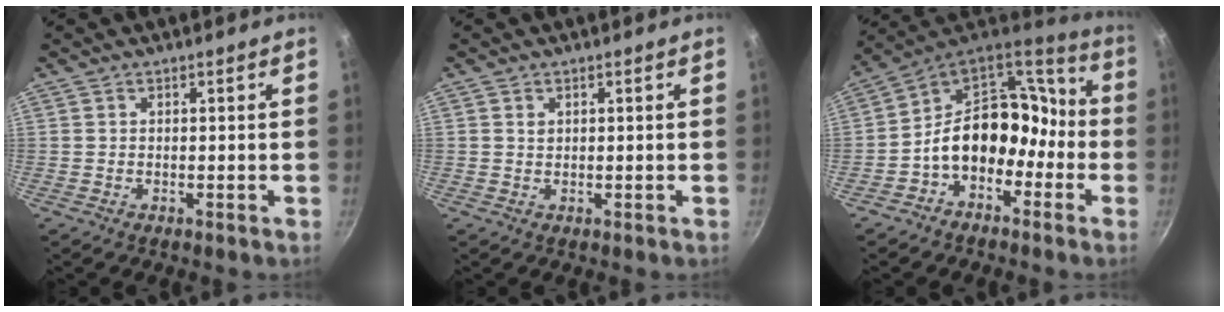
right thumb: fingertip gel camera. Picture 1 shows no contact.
{"total": 0.8, "force": [0.4, 0.6, 0.4], "torque": [-0.006, 0.000, 0.008]}
{"total": 15.4, "force": [-4.8, 11.8, 8.7], "torque": [-0.081, 0.084, -0.092]}